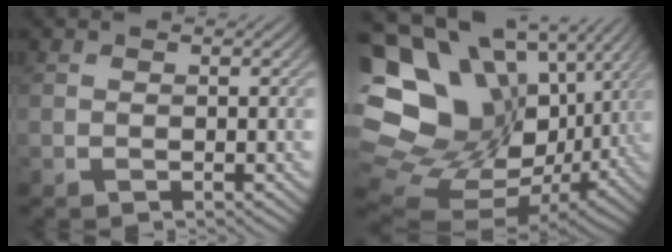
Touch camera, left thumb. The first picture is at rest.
{"total": 18.4, "force": [2.7, 14.4, 11.1], "torque": [-0.252, -0.009, 0.087]}